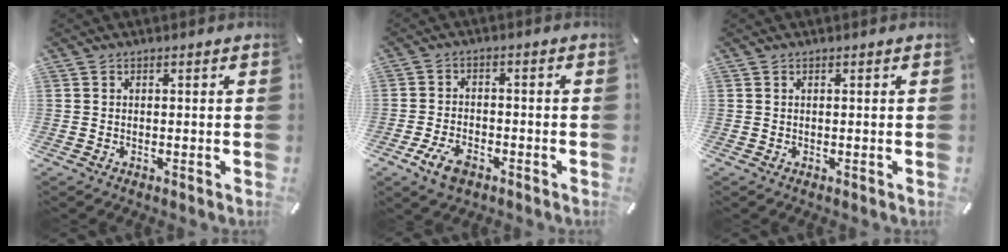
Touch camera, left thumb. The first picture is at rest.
{"total": 6.5, "force": [-3.6, 3.7, 3.9], "torque": [-0.083, 0.015, -0.068]}
{"total": 0.0}